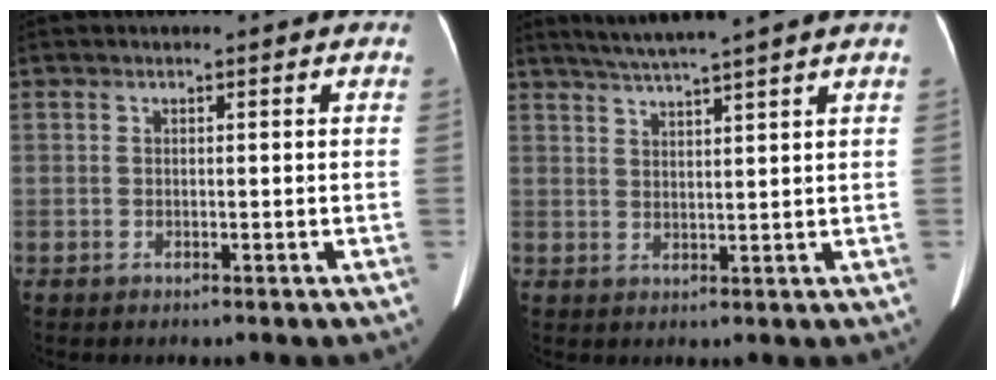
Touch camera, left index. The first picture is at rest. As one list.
[{"total": 7.5, "force": [6.3, -1.7, 3.8], "torque": [-0.062, 0.015, 0.096]}]